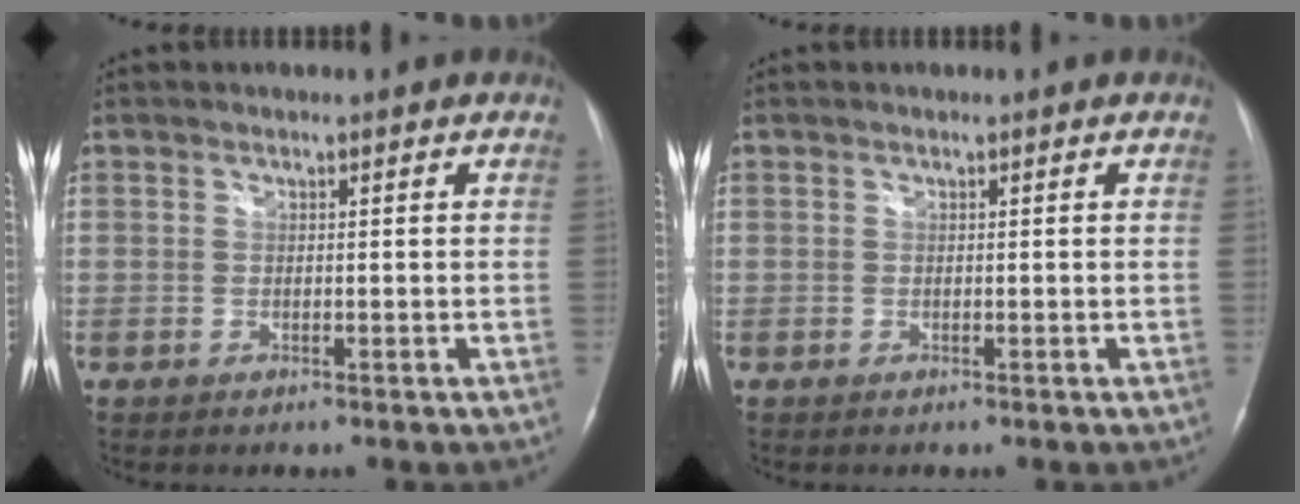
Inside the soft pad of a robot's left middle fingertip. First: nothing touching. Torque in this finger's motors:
{"motor_torque": [0.00, 0.00, 0.00, 0.00]}